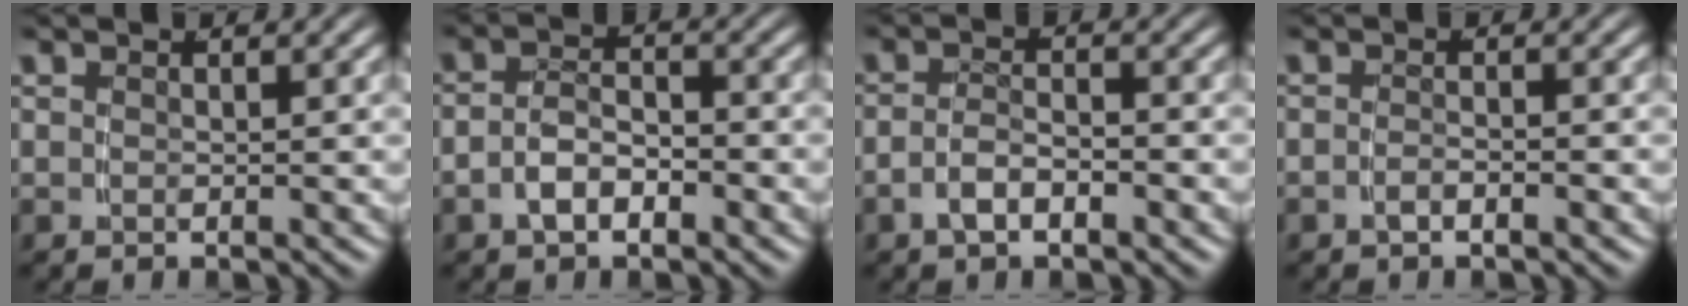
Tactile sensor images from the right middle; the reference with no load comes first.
{"total": 3.0, "force": [-1.7, 1.7, 1.8], "torque": [-0.028, -0.003, -0.030]}
{"total": 2.3, "force": [-1.7, 0.7, 1.4], "torque": [-0.021, -0.003, -0.029]}
{"total": 1.3, "force": [-1.2, 0.0, 0.5], "torque": [-0.010, 0.002, -0.024]}